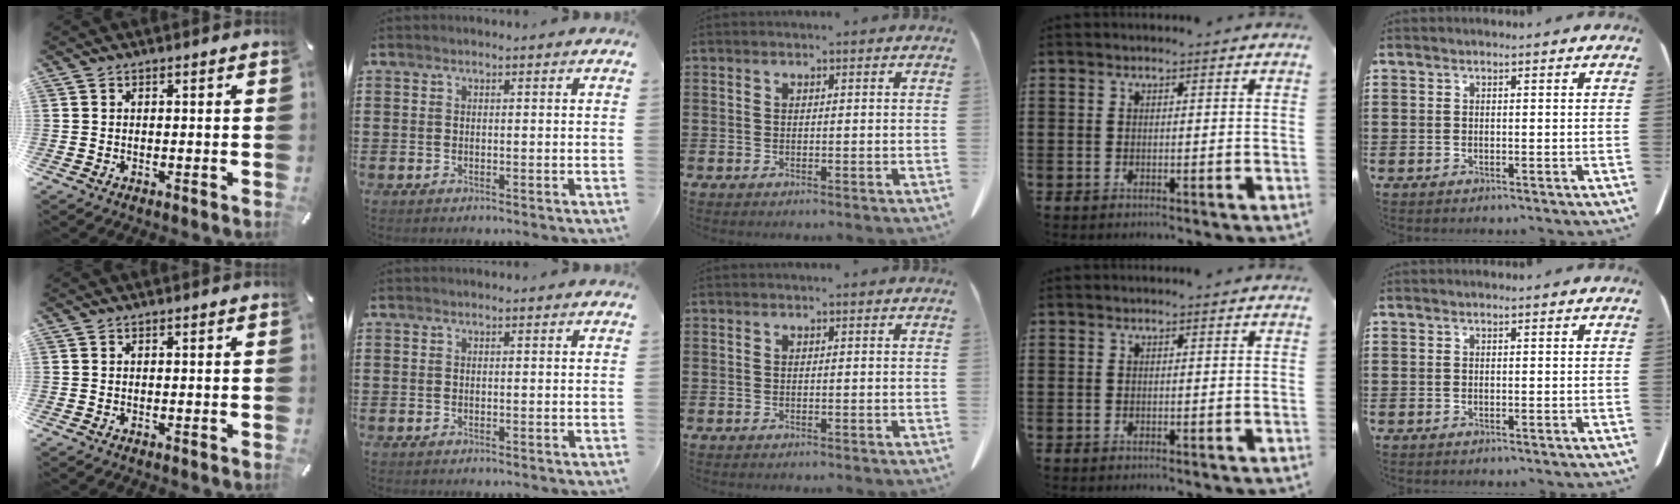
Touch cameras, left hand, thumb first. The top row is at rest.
{}